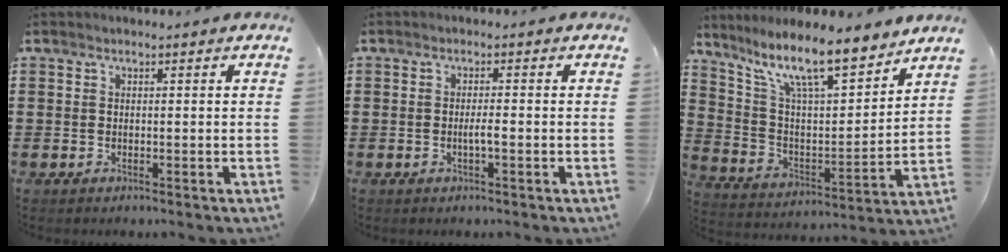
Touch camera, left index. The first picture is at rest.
{"total": 1.9, "force": [-0.4, 0.1, 1.8], "torque": [-0.033, 0.000, -0.009]}
{"total": 12.0, "force": [9.6, 2.4, 6.8], "torque": [-0.148, -0.051, 0.165]}